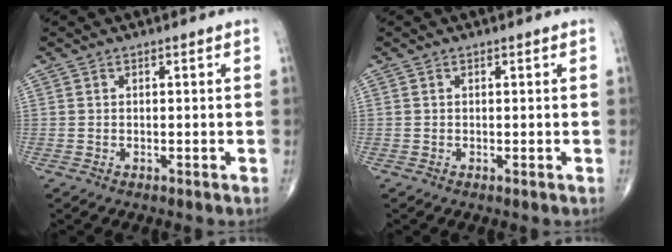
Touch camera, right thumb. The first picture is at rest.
{"total": 0.0}